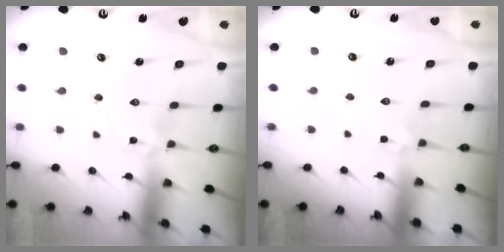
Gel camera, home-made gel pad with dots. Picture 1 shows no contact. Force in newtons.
{"total": 2.1, "press": 2.0, "slide": 0.6}